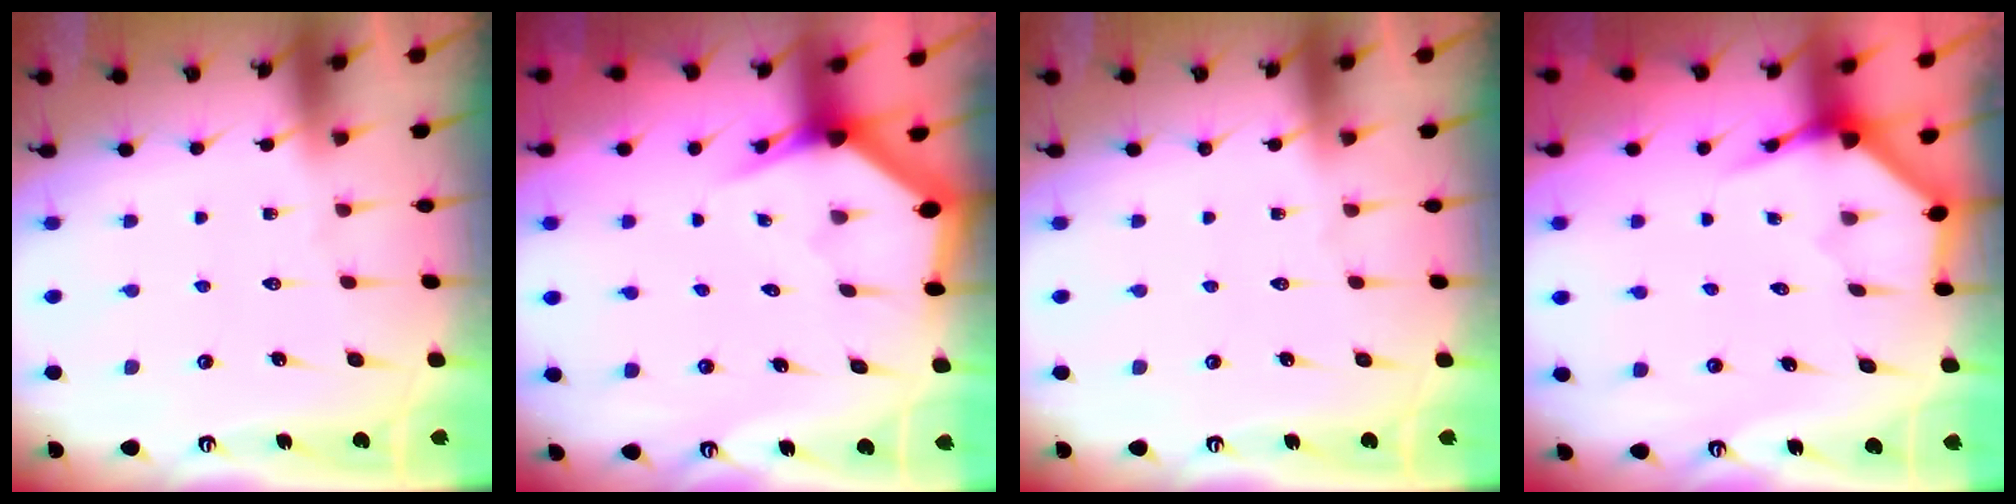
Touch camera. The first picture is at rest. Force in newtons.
{"total": 2.9, "press": 2.9, "slide": 0.2}
{"total": 0.0}
{"total": 3.9, "press": 3.9, "slide": 0.3}